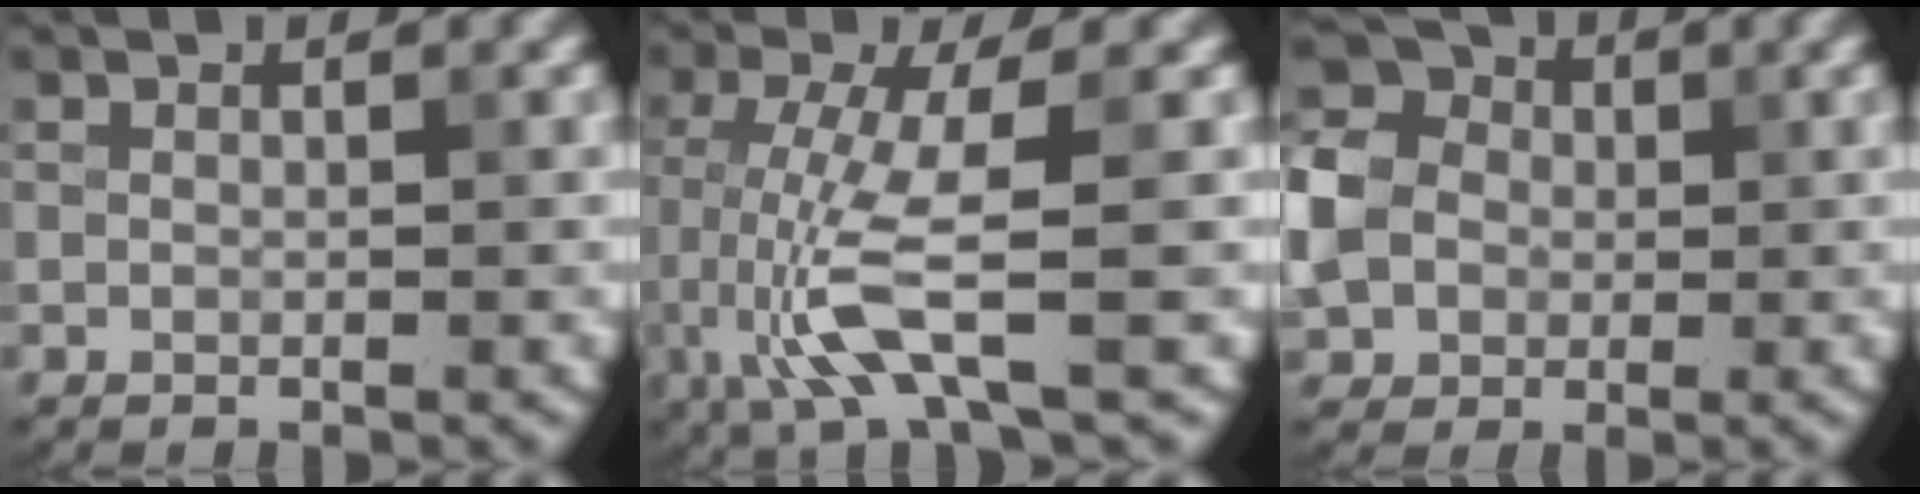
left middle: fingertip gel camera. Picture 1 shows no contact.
{"total": 6.0, "force": [-1.4, 1.1, 5.8], "torque": [-0.135, -0.010, -0.025]}
{"total": 8.1, "force": [-0.6, 6.8, 4.3], "torque": [-0.104, 0.002, -0.025]}